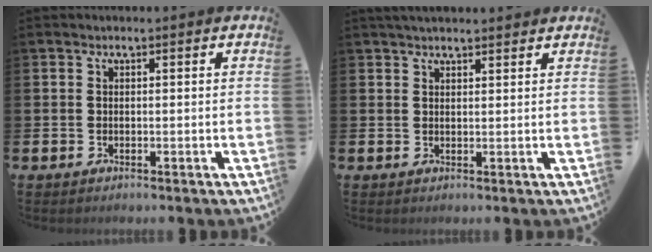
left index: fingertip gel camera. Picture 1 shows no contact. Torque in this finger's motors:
{"motor_torque": [0.93, -1.21, 0.22, 0.09]}